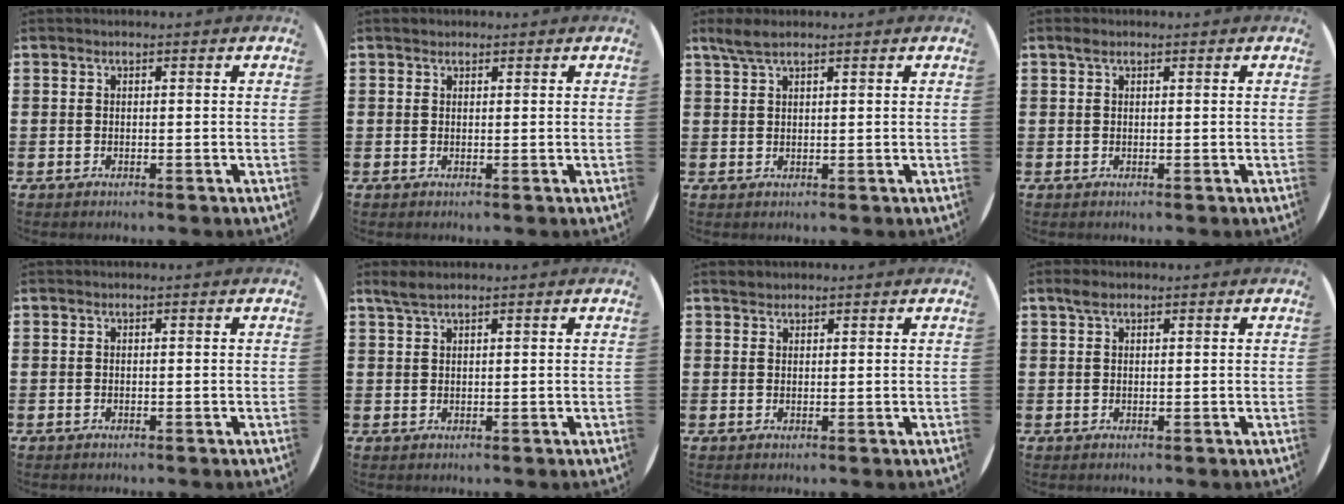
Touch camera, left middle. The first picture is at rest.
{"total": 0.6, "force": [0.6, 0.3, -0.1], "torque": [0.009, 0.000, 0.009]}
{"total": 2.6, "force": [2.0, 0.5, 1.5], "torque": [-0.032, 0.004, 0.036]}
{"total": 0.7, "force": [0.5, 0.4, 0.3], "torque": [0.001, 0.002, 0.007]}
{"total": 0.0}
{"total": 1.9, "force": [1.6, 0.3, 0.9], "torque": [-0.020, 0.004, 0.029]}
{"total": 1.1, "force": [1.0, 0.3, -0.1], "torque": [0.008, -0.002, 0.019]}
{"total": 1.5, "force": [1.0, 0.8, 0.8], "torque": [-0.009, 0.003, 0.016]}